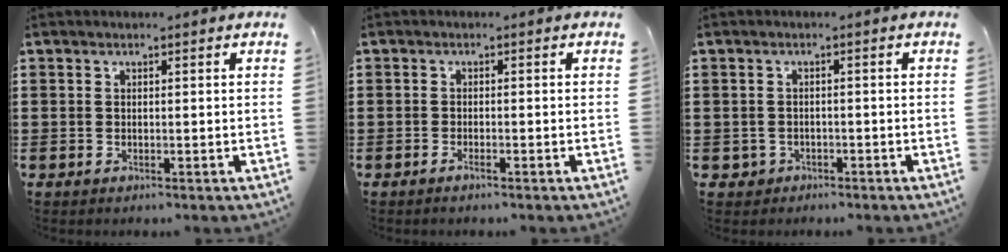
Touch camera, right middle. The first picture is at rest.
{"total": 1.0, "force": [-0.7, 0.1, 0.7], "torque": [-0.014, -0.004, -0.012]}
{"total": 1.3, "force": [-1.0, 0.8, 0.1], "torque": [-0.009, -0.001, -0.024]}